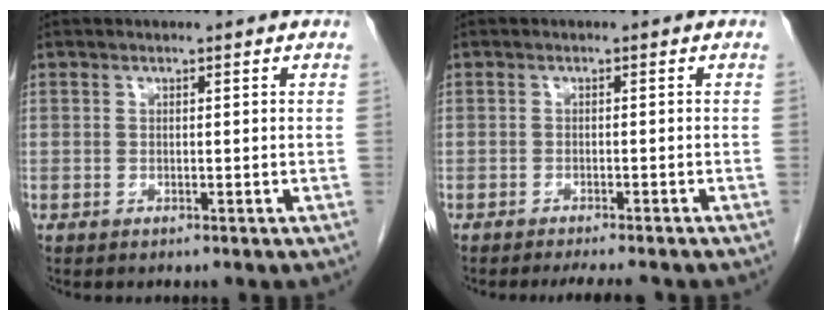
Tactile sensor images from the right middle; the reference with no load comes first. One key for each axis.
{"total": 5.4, "fx": -4.8, "fy": 0.6, "fz": 2.5, "tx": -0.026, "ty": -0.008, "tz": -0.065}